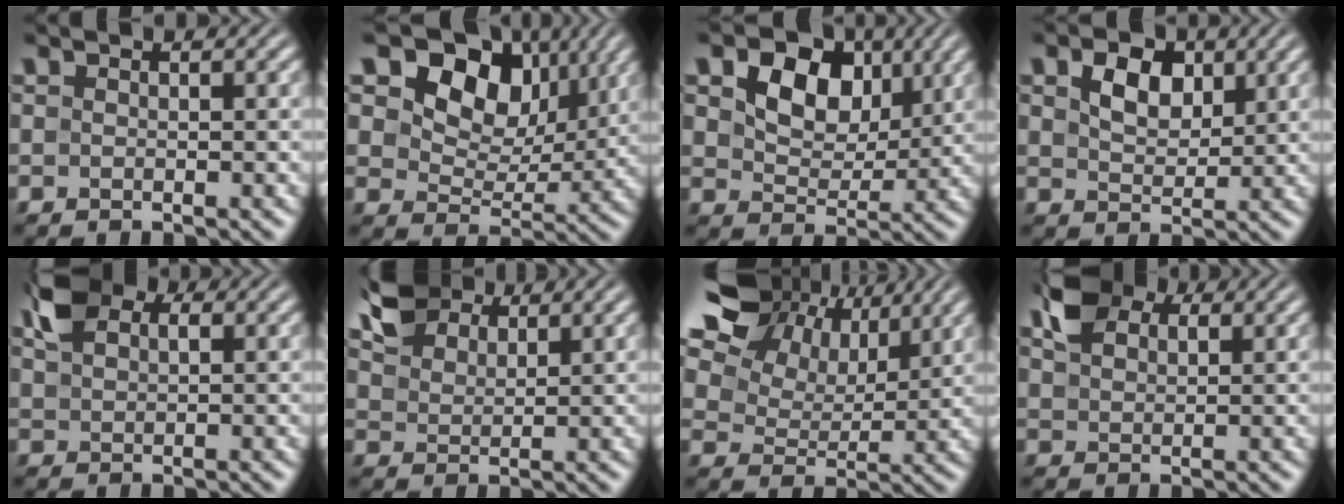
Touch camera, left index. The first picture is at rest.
{"total": 13.0, "force": [7.1, 8.2, 7.1], "torque": [-0.138, 0.026, 0.111]}
{"total": 7.8, "force": [3.1, 5.4, 4.8], "torque": [-0.104, 0.003, 0.044]}
{"total": 4.0, "force": [1.7, 2.7, 2.5], "torque": [-0.053, 0.003, 0.026]}
{"total": 4.1, "force": [2.1, 2.5, 2.4], "torque": [-0.055, 0.007, 0.041]}
{"total": 5.0, "force": [4.0, 2.4, 1.8], "torque": [-0.052, 0.014, 0.078]}
{"total": 16.6, "force": [9.9, 10.1, 8.6], "torque": [-0.199, 0.044, 0.184]}
{"total": 4.8, "force": [2.9, 2.9, 2.5], "torque": [-0.057, 0.006, 0.055]}